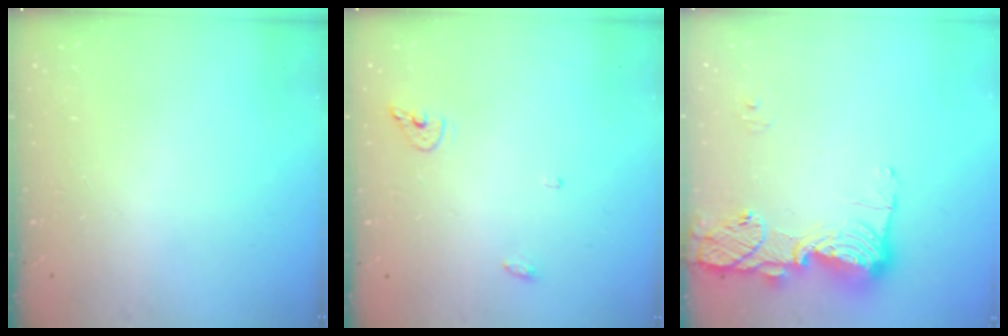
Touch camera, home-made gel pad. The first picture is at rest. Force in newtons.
{"total": 5.6, "press": 5.5, "slide": 1.0}
{"total": 14.2, "press": 14.2, "slide": 1.5}